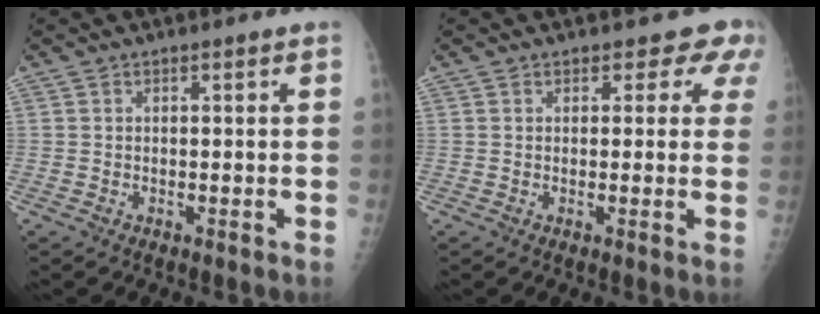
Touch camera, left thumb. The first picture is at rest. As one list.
[{"total": 4.5, "force": [3.6, 2.6, 0.9], "torque": [0.030, -0.015, 0.023]}]